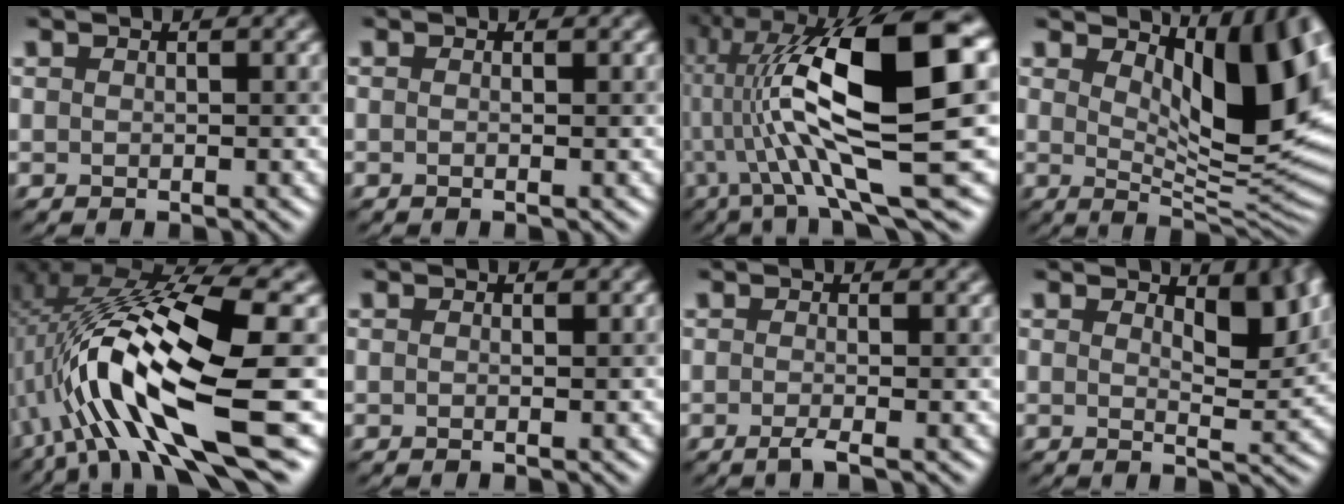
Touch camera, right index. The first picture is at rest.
{"total": 0.6, "force": [0.1, 0.3, 0.5], "torque": [-0.005, -0.011, -0.008]}
{"total": 16.5, "force": [1.8, 4.0, 15.9], "torque": [-0.278, 0.011, 0.033]}
{"total": 10.9, "force": [3.8, 3.2, 9.7], "torque": [-0.140, -0.010, 0.069]}
{"total": 14.0, "force": [-2.2, 3.4, 13.4], "torque": [-0.245, 0.009, -0.033]}
{"total": 0.9, "force": [0.1, 0.4, 0.8], "torque": [-0.003, -0.010, -0.007]}
{"total": 1.5, "force": [-0.7, 0.3, 1.3], "torque": [-0.019, -0.006, -0.019]}
{"total": 4.3, "force": [1.8, 1.2, 3.7], "torque": [-0.048, -0.005, 0.025]}